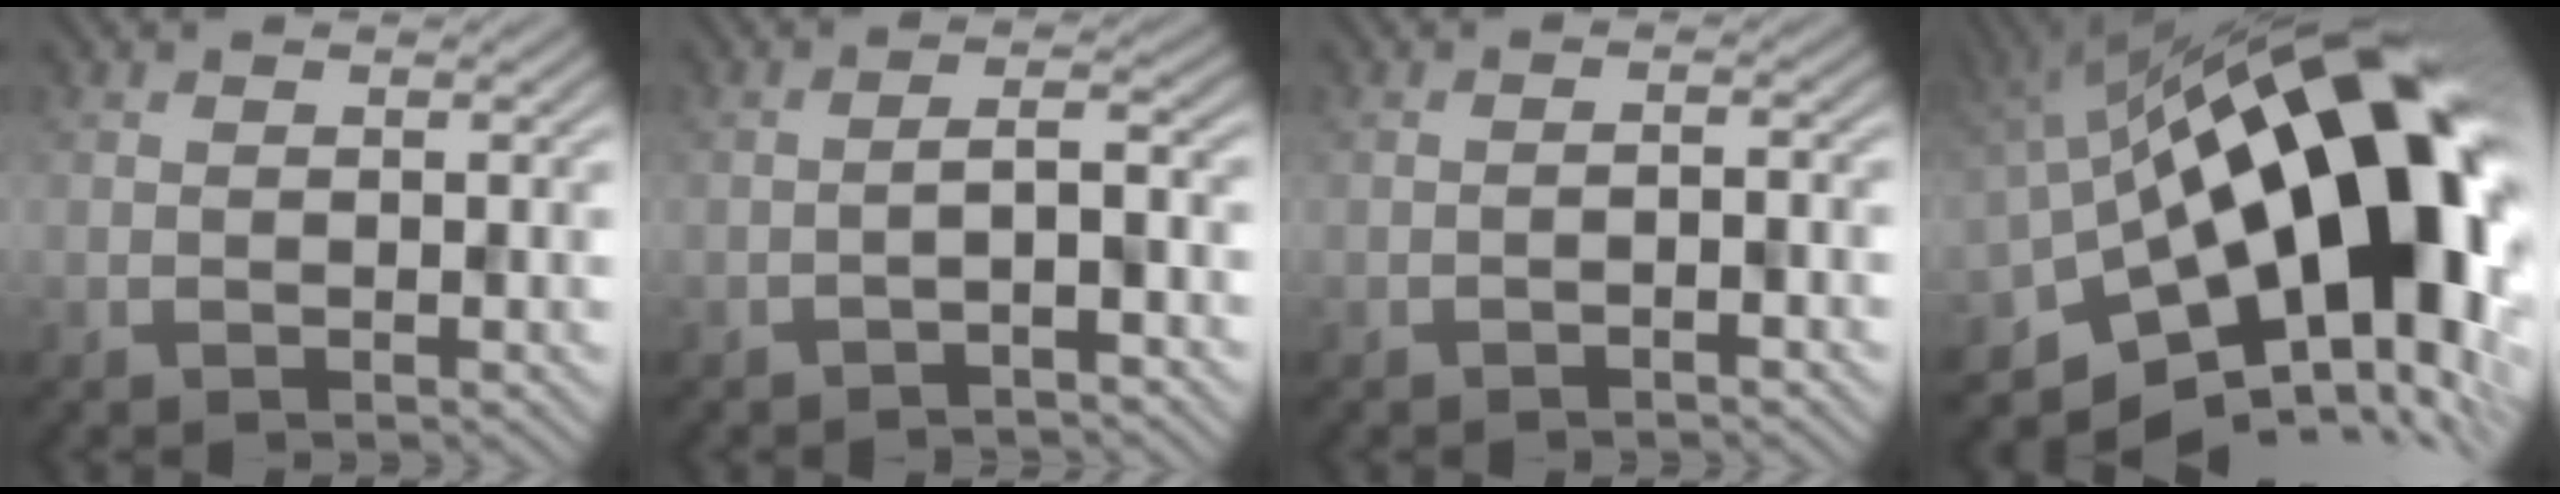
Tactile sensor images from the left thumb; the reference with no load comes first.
{"total": 2.4, "force": [-1.8, 0.4, 1.6], "torque": [-0.027, 0.012, -0.038]}
{"total": 1.1, "force": [-0.9, 0.2, 0.6], "torque": [-0.009, 0.004, -0.017]}
{"total": 20.4, "force": [-3.1, 10.1, 17.5], "torque": [-0.269, -0.001, -0.054]}